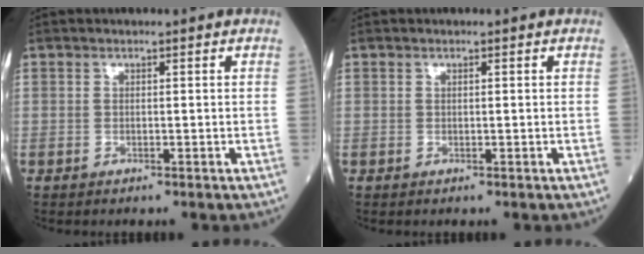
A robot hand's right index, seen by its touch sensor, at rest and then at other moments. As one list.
[{"total": 0.0}]